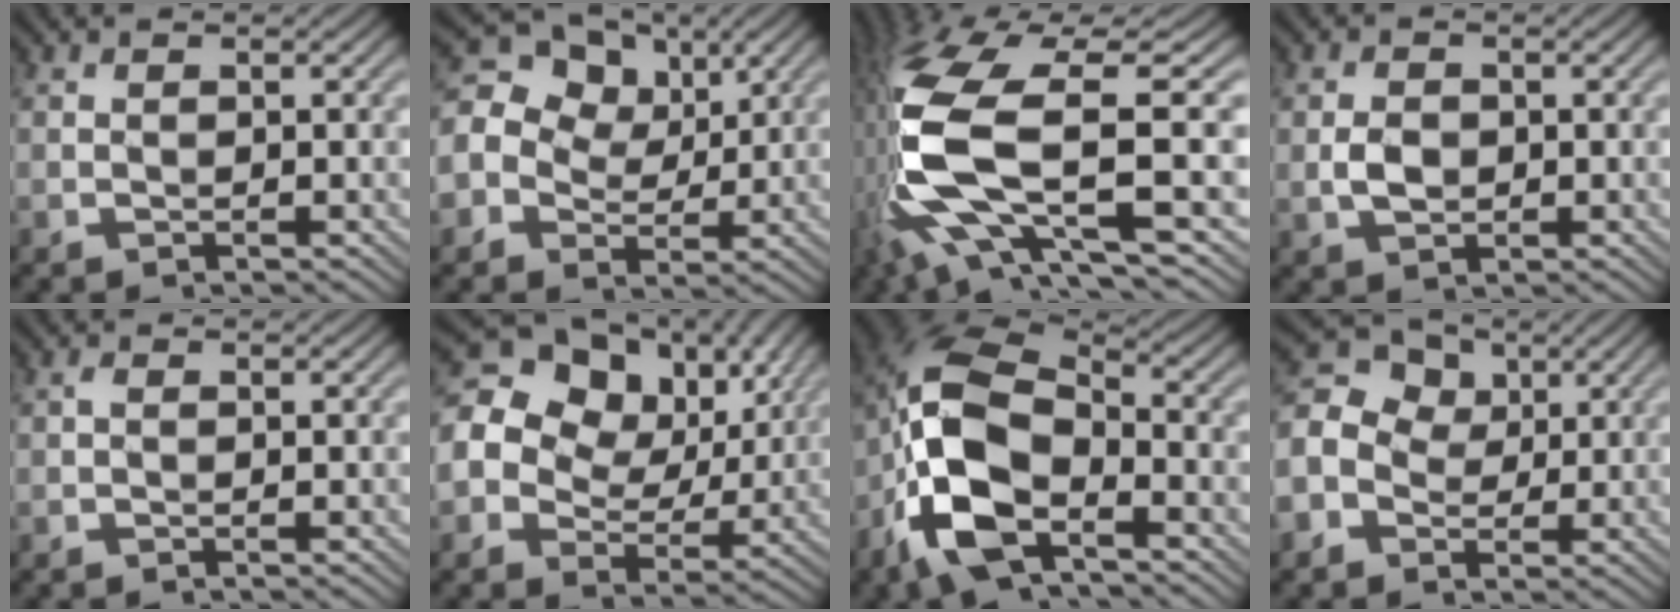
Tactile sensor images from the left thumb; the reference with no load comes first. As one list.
[{"total": 12.7, "force": [3.1, 10.6, 6.2], "torque": [-0.172, 0.042, 0.046]}, {"total": 16.8, "force": [-1.6, 6.4, 15.4], "torque": [-0.382, -0.020, -0.005]}, {"total": 2.9, "force": [-0.4, 2.1, 1.9], "torque": [-0.047, -0.001, -0.010]}, {"total": 0.7, "force": [-0.2, 0.5, 0.5], "torque": [-0.011, 0.003, -0.006]}, {"total": 17.2, "force": [4.7, 13.5, 9.5], "torque": [-0.238, 0.040, 0.094]}, {"total": 13.6, "force": [-5.5, 7.0, 10.3], "torque": [-0.239, -0.016, -0.110]}, {"total": 11.9, "force": [0.1, 10.1, 6.3], "torque": [-0.177, 0.023, -0.025]}]